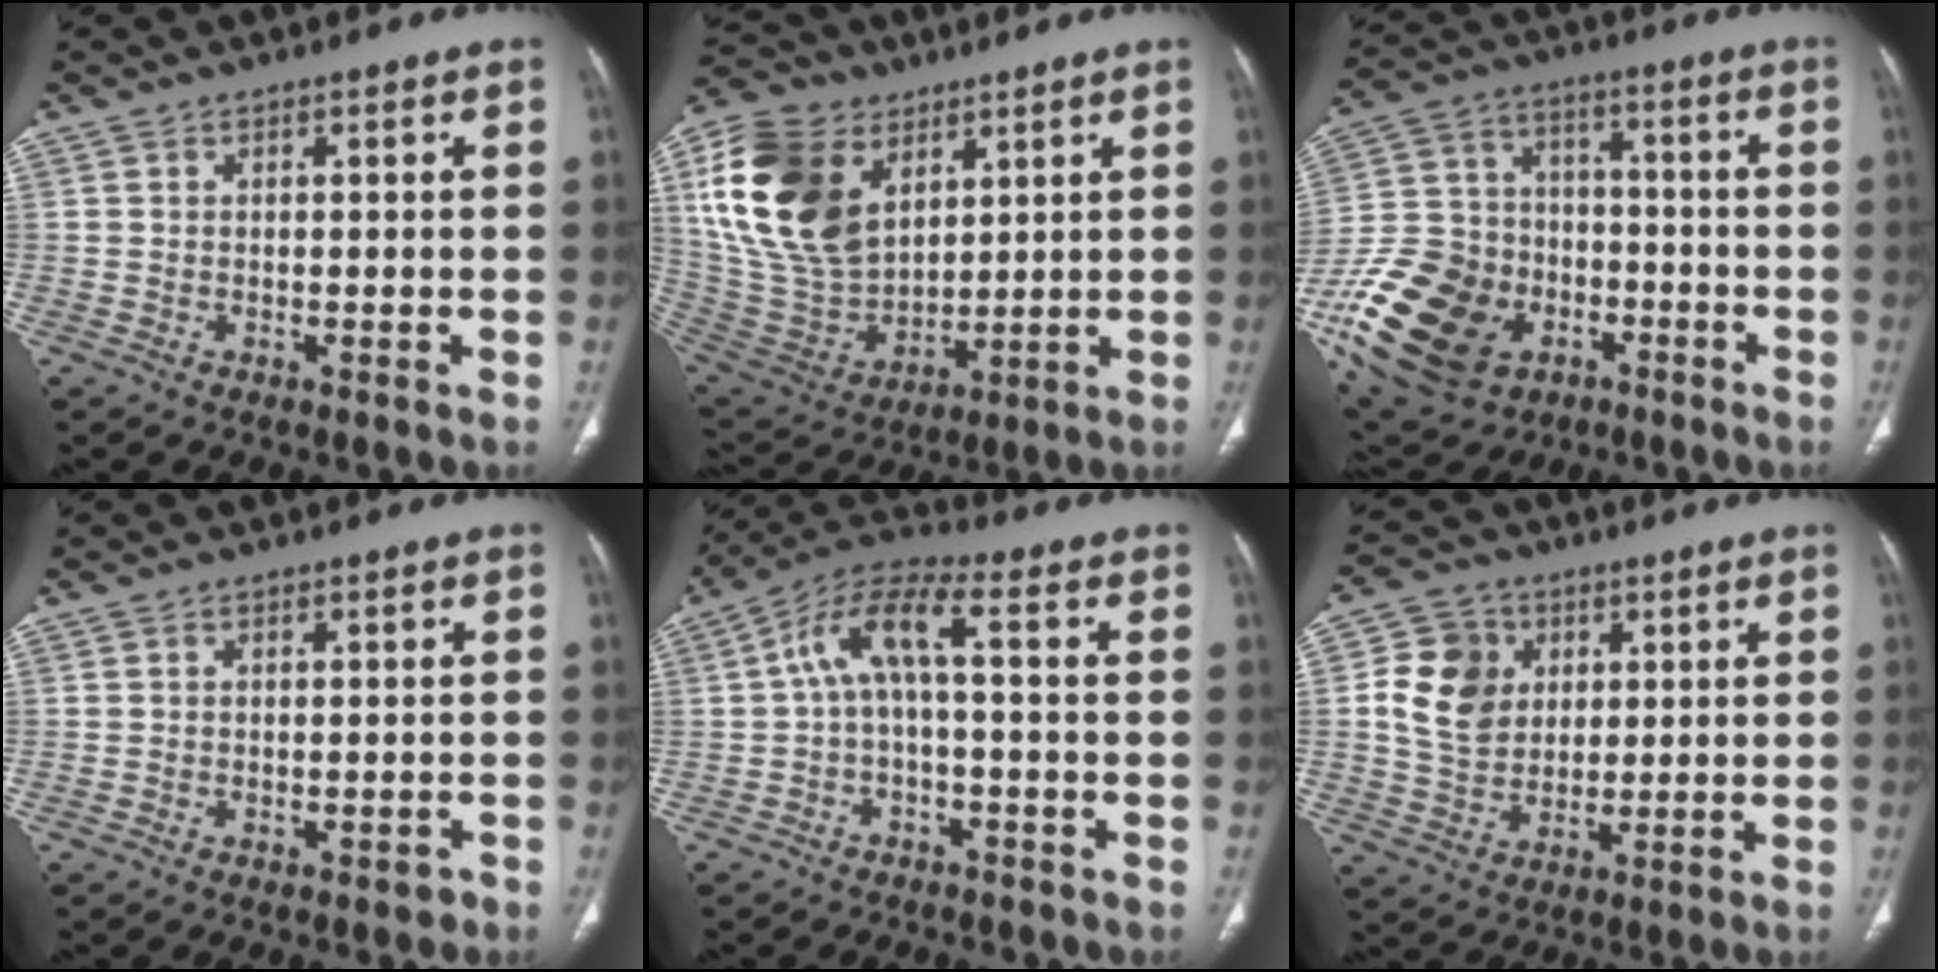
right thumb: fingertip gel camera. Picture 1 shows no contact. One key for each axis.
{"total": 21.8, "fx": 7.9, "fy": 14.5, "fz": 14.2, "tx": -0.271, "ty": -0.025, "tz": 0.161}
{"total": 24.4, "fx": -9.7, "fy": 17.9, "fz": 13.4, "tx": -0.272, "ty": 0.055, "tz": -0.156}
{"total": 2.1, "fx": -1.6, "fy": 0.9, "fz": 1.0, "tx": -0.015, "ty": 0.012, "tz": -0.015}
{"total": 8.2, "fx": -0.4, "fy": 2.3, "fz": 7.9, "tx": -0.164, "ty": 0.047, "tz": -0.011}
{"total": 11.1, "fx": 2.5, "fy": 8.9, "fz": 6.1, "tx": -0.090, "ty": 0.000, "tz": 0.048}